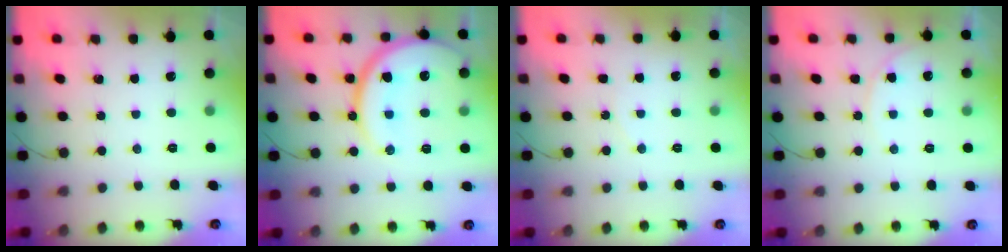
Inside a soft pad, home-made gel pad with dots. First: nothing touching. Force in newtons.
{"total": 18.6, "press": 18.6, "slide": 1.0}
{"total": 4.9, "press": 4.8, "slide": 0.4}
{"total": 6.3, "press": 6.2, "slide": 0.7}